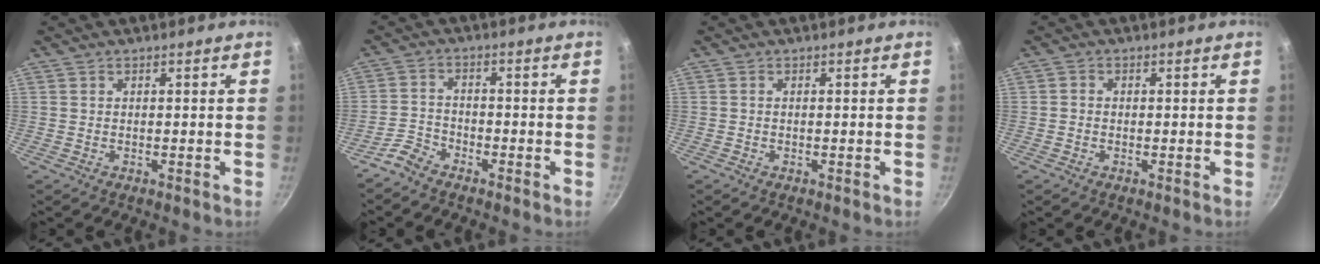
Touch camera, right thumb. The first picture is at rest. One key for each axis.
{"total": 3.8, "fx": -3.3, "fy": 1.7, "fz": 1.1, "tx": -0.025, "ty": 0.029, "tz": -0.073}
{"total": 0.0}
{"total": 1.1, "fx": -0.3, "fy": 0.9, "fz": 0.5, "tx": -0.010, "ty": 0.005, "tz": -0.007}